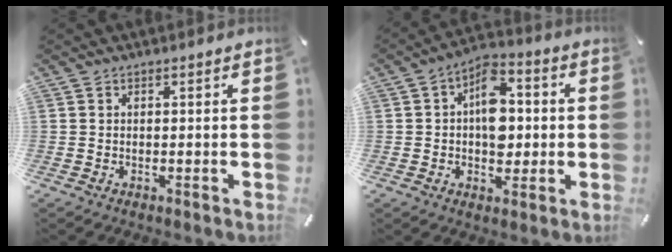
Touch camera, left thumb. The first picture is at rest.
{"total": 10.8, "force": [0.1, 7.6, 7.7], "torque": [-0.109, 0.009, 0.002]}